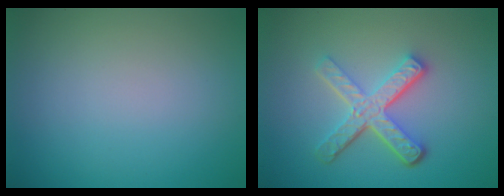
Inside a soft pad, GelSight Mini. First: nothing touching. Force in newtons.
{"total": 5.0, "press": 3.6, "slide": 3.5}